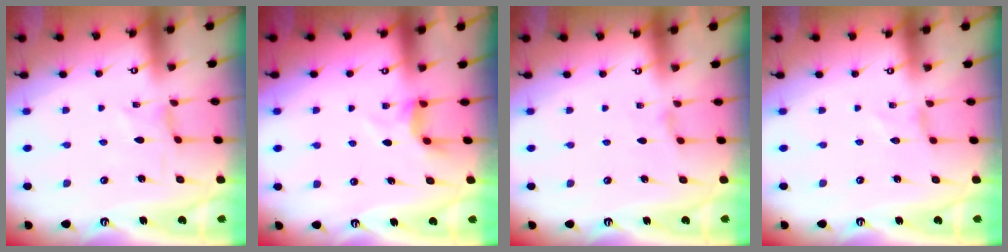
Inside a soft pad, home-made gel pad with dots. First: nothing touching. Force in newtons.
{"total": 4.0, "press": 4.0, "slide": 0.4}
{"total": 1.3, "press": 1.2, "slide": 0.3}
{"total": 0.0}